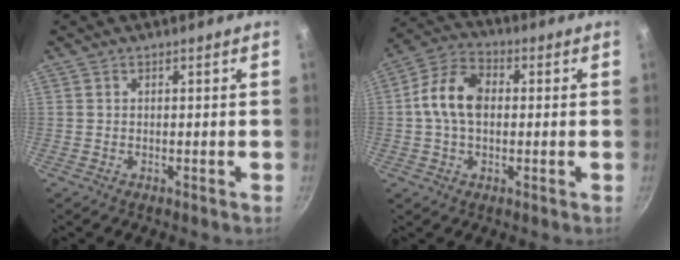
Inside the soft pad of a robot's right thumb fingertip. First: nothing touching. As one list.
[{"total": 10.7, "force": [0.5, 7.2, 8.0], "torque": [-0.135, 0.026, -0.007]}]